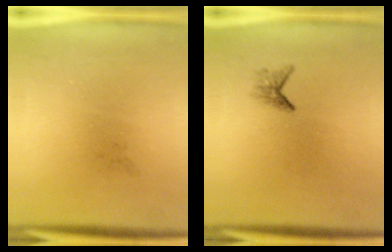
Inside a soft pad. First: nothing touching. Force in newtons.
{"total": 1.2}